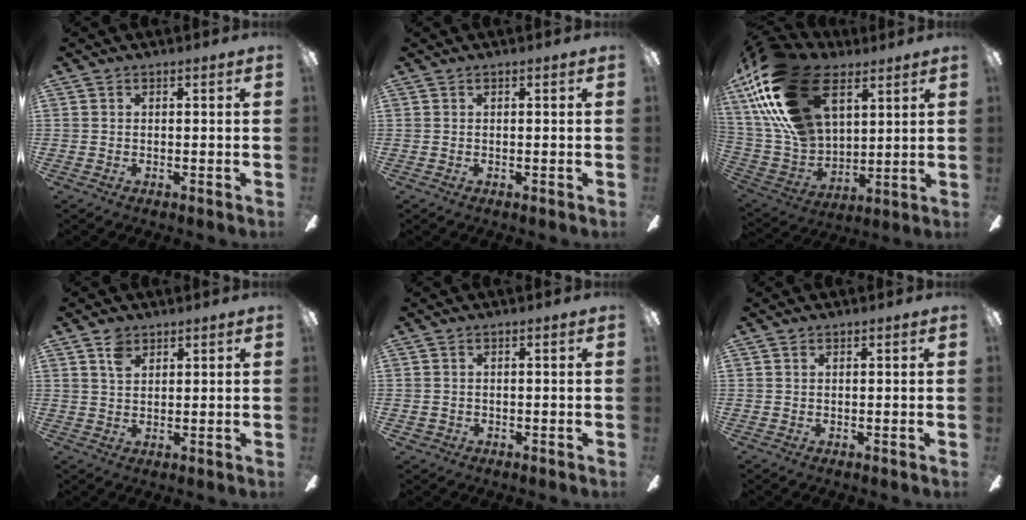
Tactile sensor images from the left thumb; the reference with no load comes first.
{"total": 0.0}
{"total": 27.2, "force": [13.6, 15.6, 17.7], "torque": [-0.373, -0.051, 0.244]}
{"total": 4.1, "force": [2.7, 2.5, 1.9], "torque": [-0.030, -0.005, 0.048]}
{"total": 0.9, "force": [-0.1, 0.9, 0.2], "torque": [-0.006, 0.003, -0.005]}
{"total": 0.7, "force": [0.3, 0.4, 0.4], "torque": [-0.010, 0.004, 0.006]}